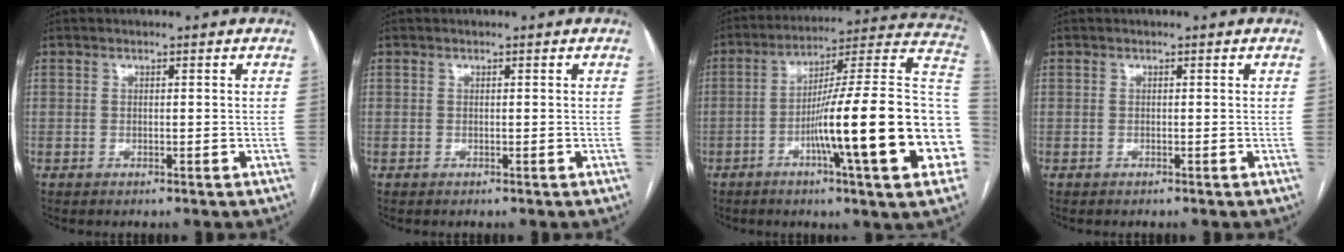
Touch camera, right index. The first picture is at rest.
{"total": 0.0}
{"total": 26.9, "force": [-6.2, 1.3, 26.1], "torque": [-0.282, 0.011, -0.100]}
{"total": 0.0}